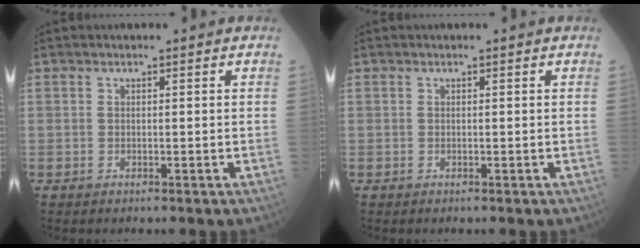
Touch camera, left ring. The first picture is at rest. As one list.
[{"total": 0.0}]